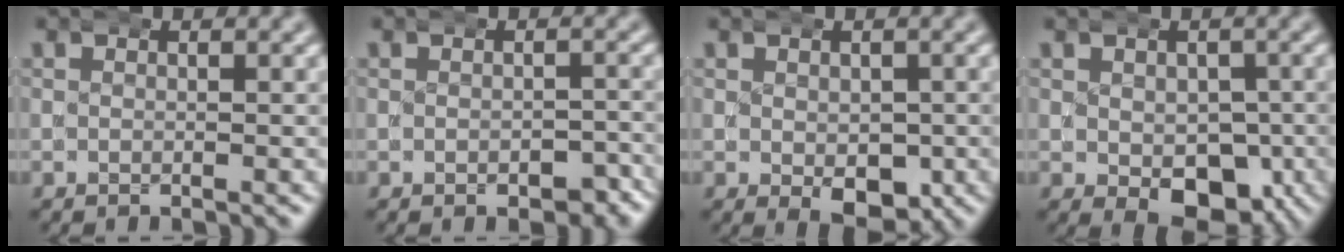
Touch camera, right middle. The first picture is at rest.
{"total": 2.3, "force": [-1.7, 1.2, 1.0], "torque": [-0.009, -0.005, -0.027]}
{"total": 4.8, "force": [-2.0, 2.7, 3.5], "torque": [-0.058, -0.030, -0.016]}
{"total": 6.7, "force": [-2.8, 4.4, 4.2], "torque": [-0.066, -0.038, -0.024]}